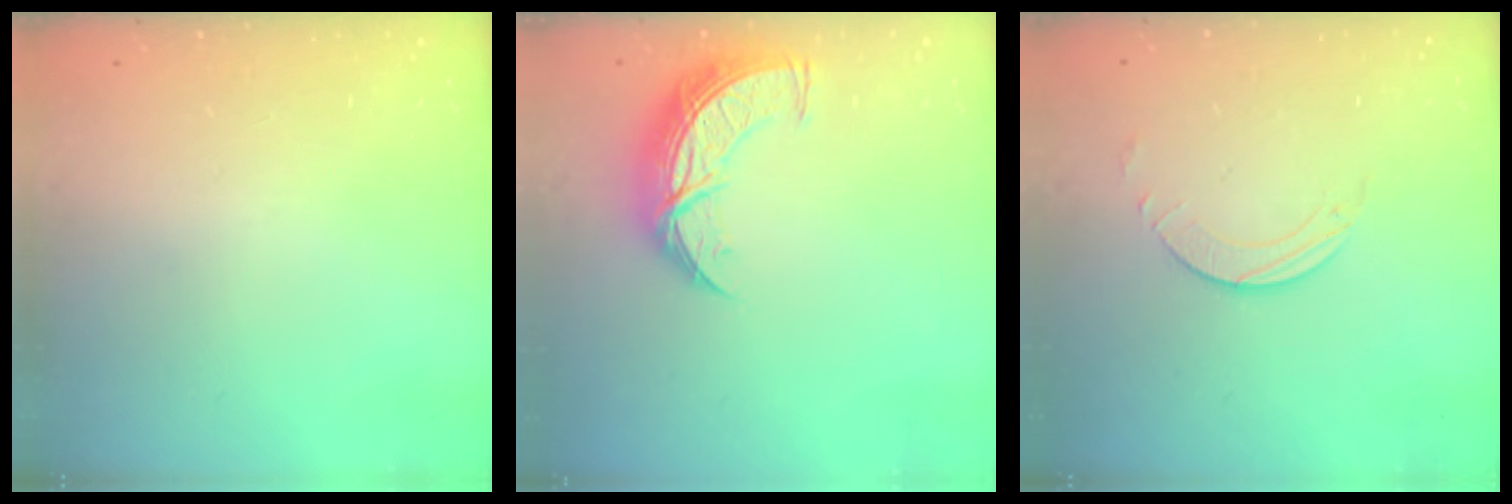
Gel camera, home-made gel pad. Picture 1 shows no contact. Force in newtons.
{"total": 10.9, "press": 10.9, "slide": 0.9}
{"total": 1.7, "press": 1.7, "slide": 0.2}